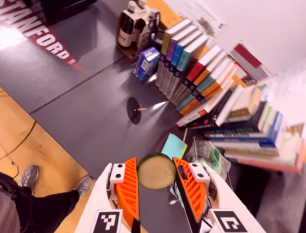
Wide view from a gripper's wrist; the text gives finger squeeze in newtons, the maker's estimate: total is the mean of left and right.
{"total": 8.7, "left": 9.0, "right": 8.5}